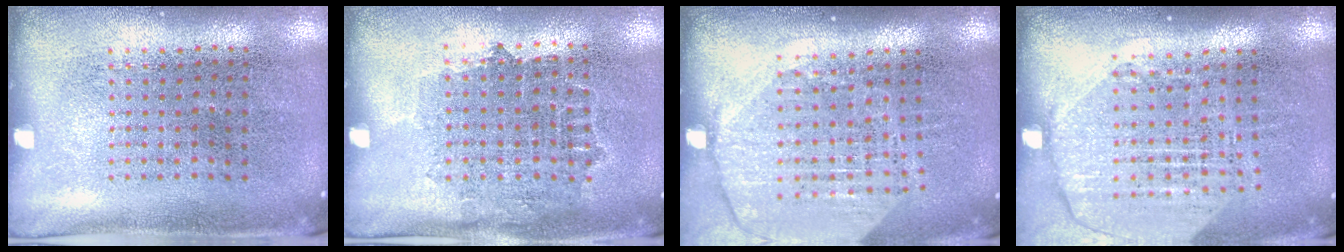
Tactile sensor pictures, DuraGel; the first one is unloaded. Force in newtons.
{"total": 0.8, "press": 0.8, "slide": 0.4}
{"total": 2.1, "press": 1.8, "slide": 0.9}
{"total": 1.9, "press": 1.7, "slide": 0.9}